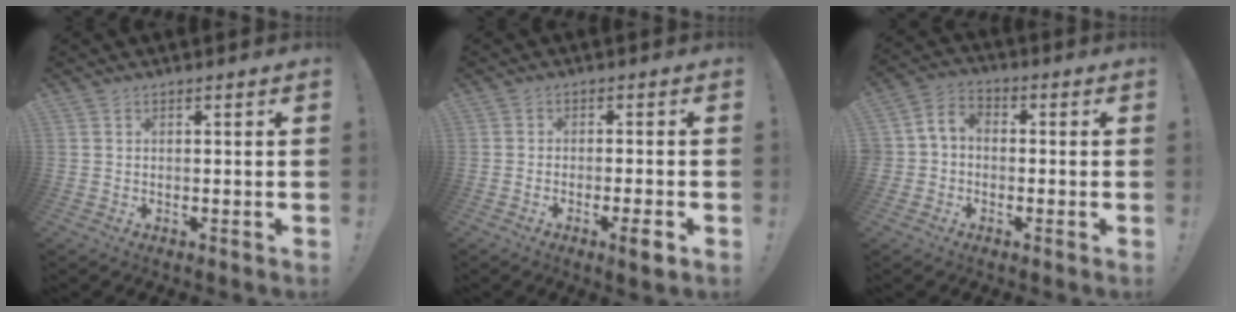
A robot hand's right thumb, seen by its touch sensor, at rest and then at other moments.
{"total": 4.4, "force": [-2.5, 0.2, 3.6], "torque": [-0.057, 0.007, -0.040]}
{"total": 5.4, "force": [-1.5, 4.6, 2.4], "torque": [-0.053, 0.023, -0.024]}